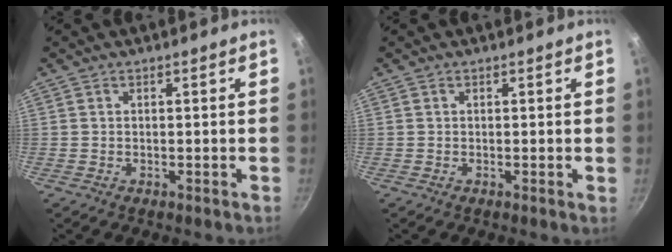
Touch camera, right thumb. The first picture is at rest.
{"total": 0.0}